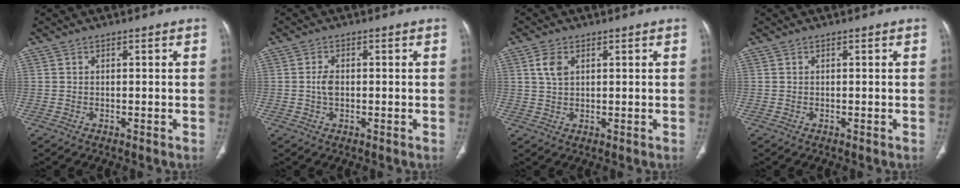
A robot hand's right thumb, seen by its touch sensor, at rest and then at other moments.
{"total": 2.5, "force": [-0.1, 1.5, 2.0], "torque": [-0.040, 0.003, -0.005]}
{"total": 3.5, "force": [1.3, 2.1, 2.4], "torque": [-0.046, 0.000, 0.030]}
{"total": 0.0}